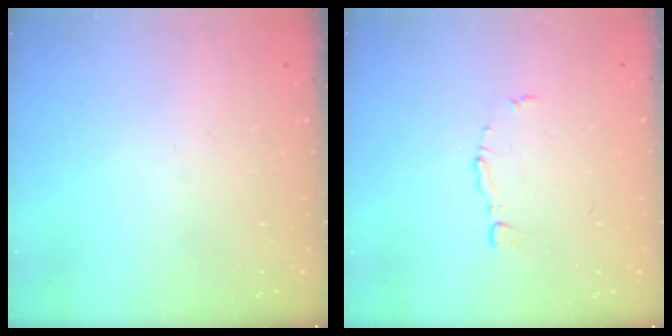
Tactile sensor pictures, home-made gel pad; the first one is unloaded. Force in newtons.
{"total": 5.1, "press": 5.0, "slide": 0.6}